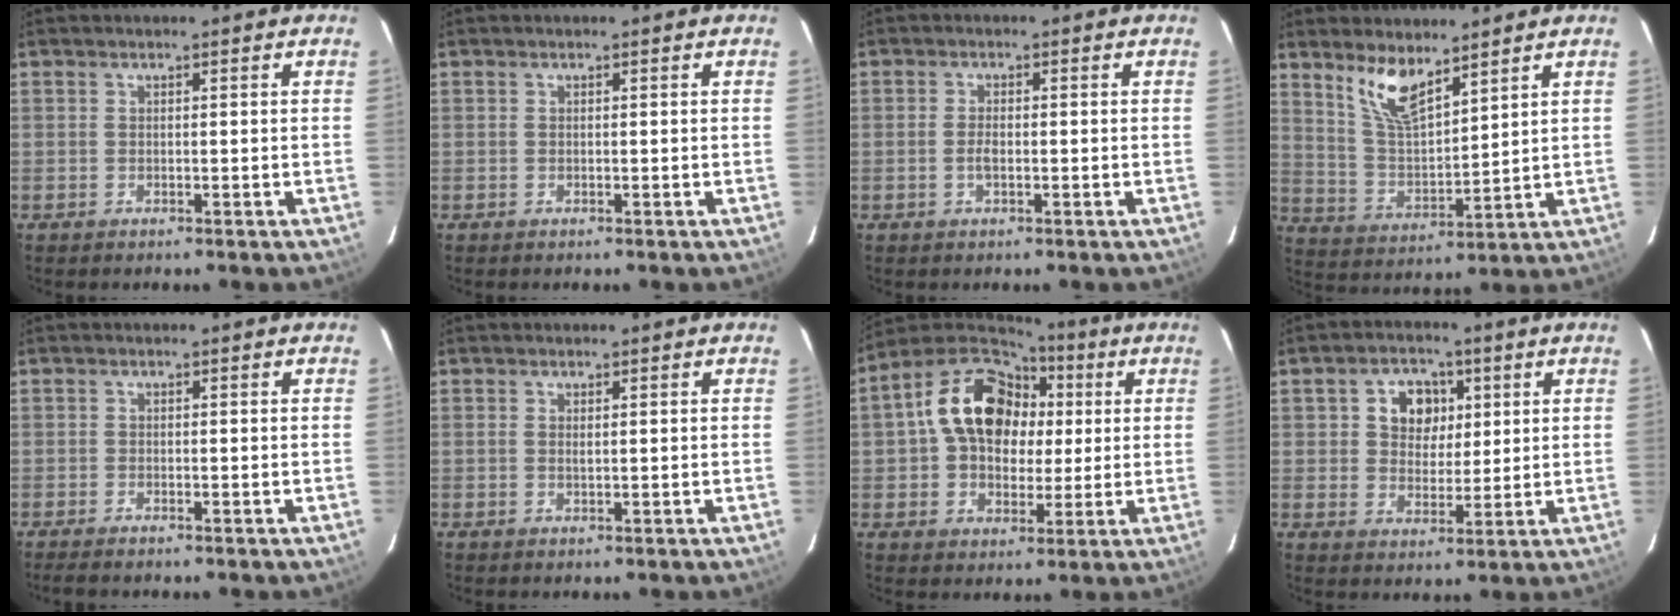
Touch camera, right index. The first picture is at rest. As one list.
[{"total": 0.0}, {"total": 2.1, "force": [-0.5, 0.9, 1.8], "torque": [-0.037, 0.000, -0.010]}, {"total": 9.2, "force": [6.6, 2.8, 5.7], "torque": [-0.109, -0.003, 0.139]}, {"total": 2.5, "force": [-2.2, 0.3, 1.1], "torque": [-0.029, -0.011, -0.038]}, {"total": 0.7, "force": [0.3, 0.2, 0.7], "torque": [-0.014, 0.001, 0.004]}, {"total": 16.9, "force": [3.5, 12.6, 10.6], "torque": [-0.216, 0.049, 0.062]}, {"total": 7.4, "force": [2.2, 6.1, 3.6], "torque": [-0.066, 0.015, 0.039]}]